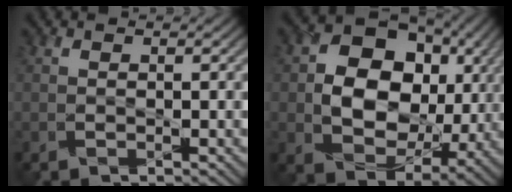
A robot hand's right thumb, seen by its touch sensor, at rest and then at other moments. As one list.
[{"total": 12.9, "force": [1.5, 10.0, 8.0], "torque": [-0.149, -0.010, 0.024]}]